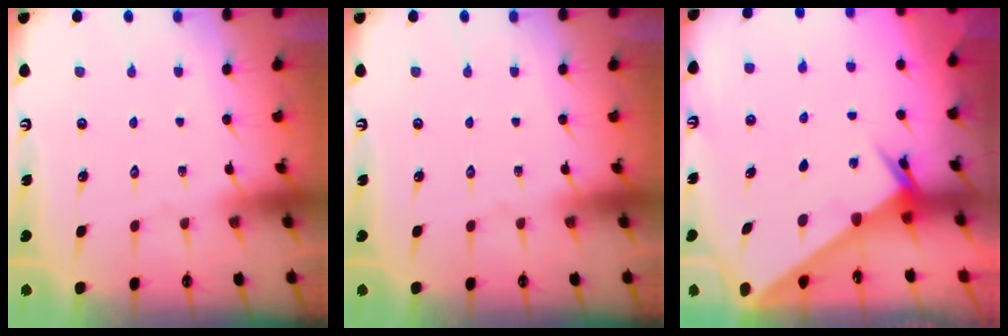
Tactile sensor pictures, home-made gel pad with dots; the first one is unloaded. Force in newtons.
{"total": 0.0}
{"total": 2.4, "press": 2.4, "slide": 0.3}